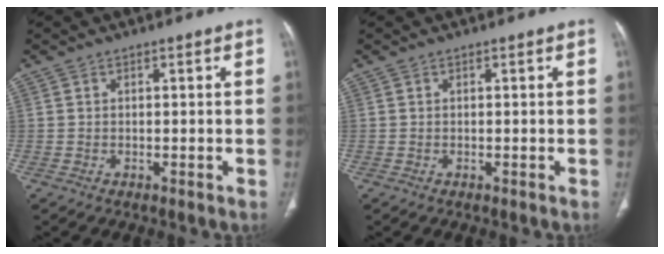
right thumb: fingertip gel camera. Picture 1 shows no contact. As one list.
[{"total": 0.0}]